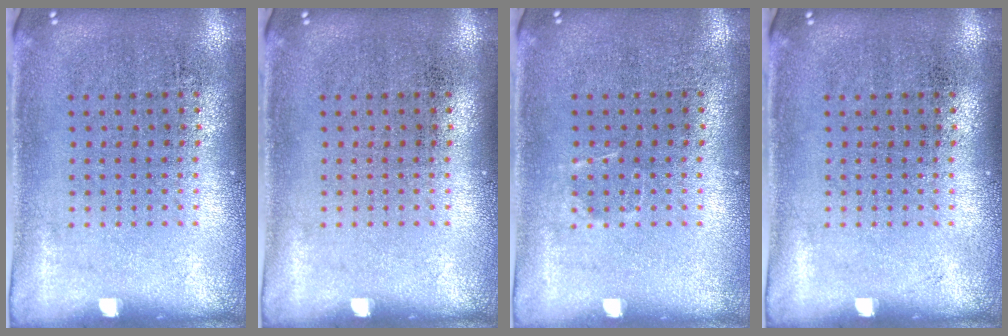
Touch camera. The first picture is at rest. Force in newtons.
{"total": 0.0}
{"total": 0.5, "press": 0.5, "slide": 0.2}
{"total": 0.0}